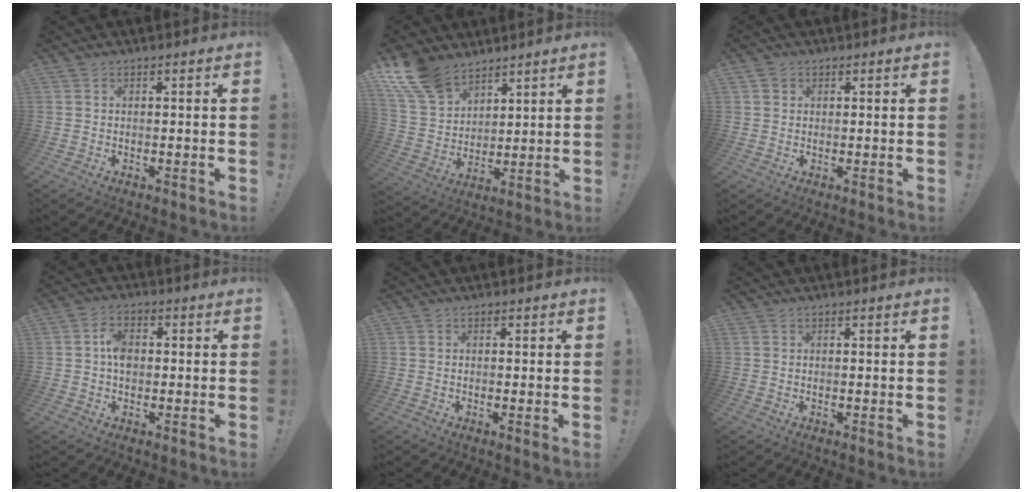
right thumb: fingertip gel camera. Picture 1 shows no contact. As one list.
[{"total": 13.9, "force": [10.3, 7.8, 5.2], "torque": [-0.115, -0.060, 0.202]}, {"total": 2.0, "force": [1.2, 1.7, 0.4], "torque": [0.000, -0.003, 0.020]}, {"total": 5.6, "force": [0.0, 4.0, 4.0], "torque": [-0.061, 0.011, 0.001]}, {"total": 1.2, "force": [0.1, -0.2, 1.1], "torque": [-0.017, -0.004, 0.001]}, {"total": 0.0}]